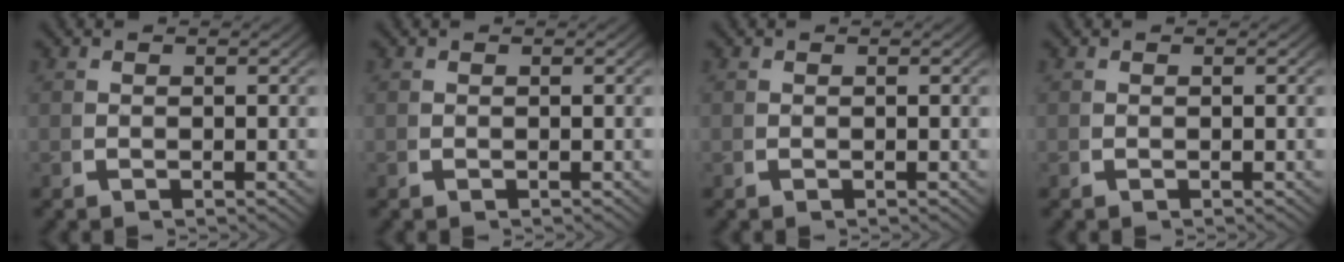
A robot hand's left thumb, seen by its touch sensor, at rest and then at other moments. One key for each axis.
{"total": 0.0}
{"total": 0.0}
{"total": 0.0}